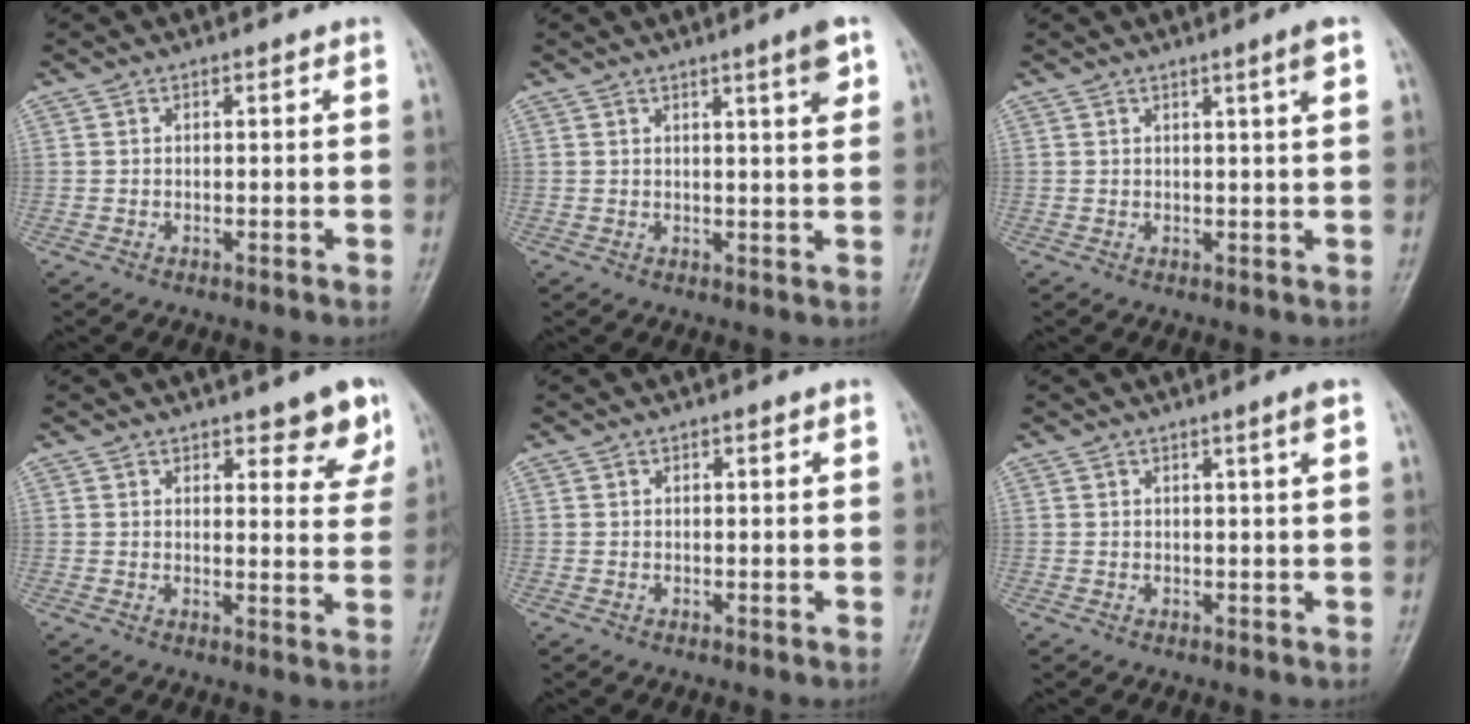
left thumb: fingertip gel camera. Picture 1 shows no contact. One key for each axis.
{"total": 7.0, "fx": 3.6, "fy": 1.9, "fz": 5.6, "tx": -0.056, "ty": -0.013, "tz": 0.042}
{"total": 2.9, "fx": 1.4, "fy": -0.4, "fz": 2.5, "tx": -0.040, "ty": -0.009, "tz": 0.024}
{"total": 7.4, "fx": 4.9, "fy": 2.7, "fz": 4.9, "tx": -0.028, "ty": -0.028, "tz": 0.059}
{"total": 0.9, "fx": 0.5, "fy": 0.2, "fz": 0.7, "tx": -0.009, "ty": 0.001, "tz": 0.006}
{"total": 2.3, "fx": 1.1, "fy": -0.4, "fz": 1.9, "tx": -0.031, "ty": -0.008, "tz": 0.020}